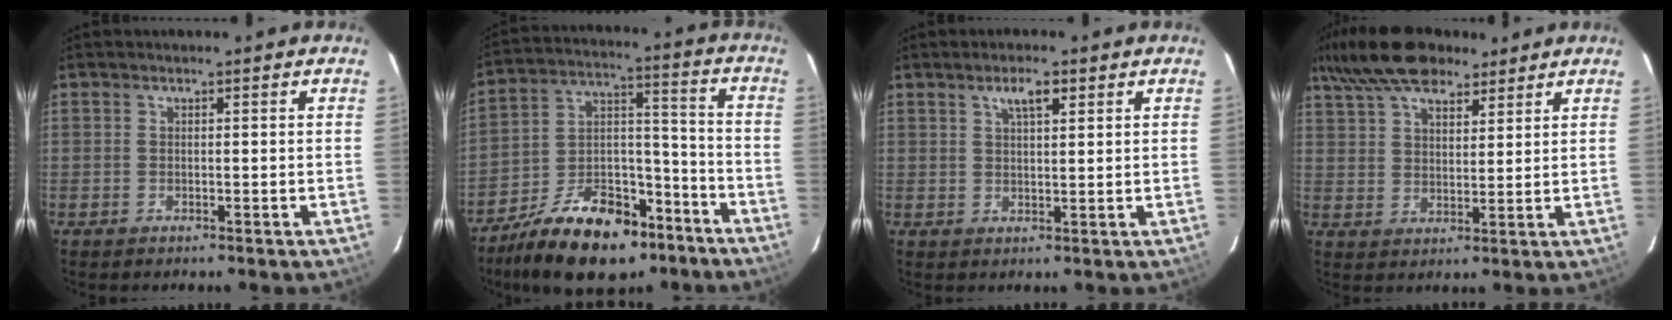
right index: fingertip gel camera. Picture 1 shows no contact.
{"total": 19.9, "force": [-13.2, 10.1, 10.9], "torque": [-0.201, 0.030, -0.203]}
{"total": 3.6, "force": [2.1, 1.1, 2.8], "torque": [-0.047, 0.008, 0.036]}
{"total": 14.3, "force": [10.0, 6.6, 7.8], "torque": [-0.155, 0.048, 0.172]}